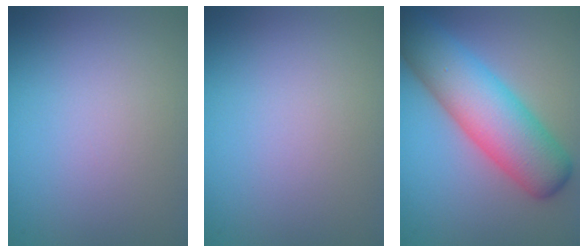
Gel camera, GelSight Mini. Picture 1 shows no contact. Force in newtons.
{"total": 0.0}
{"total": 9.1, "press": 9.1, "slide": 0.2}